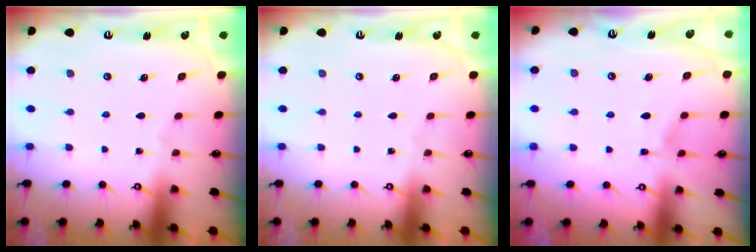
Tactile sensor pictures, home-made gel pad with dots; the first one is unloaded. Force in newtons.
{"total": 0.0}
{"total": 5.4, "press": 5.4, "slide": 0.6}